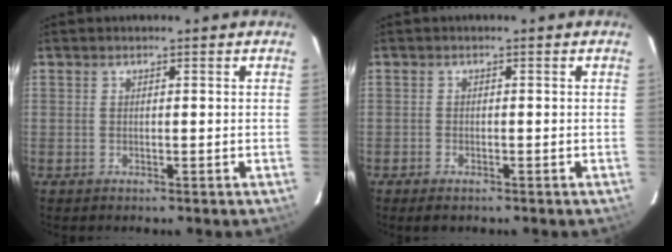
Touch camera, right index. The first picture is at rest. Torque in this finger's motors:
{"motor_torque": [0.21, -0.12, -0.01, -0.01]}